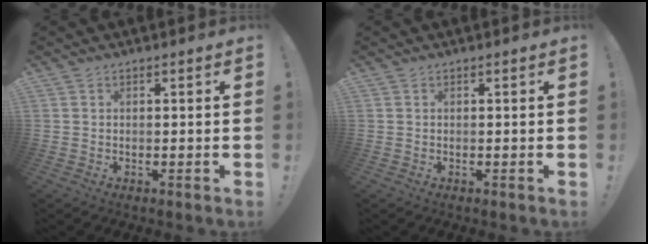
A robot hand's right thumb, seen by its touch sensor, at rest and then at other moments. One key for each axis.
{"total": 0.0}